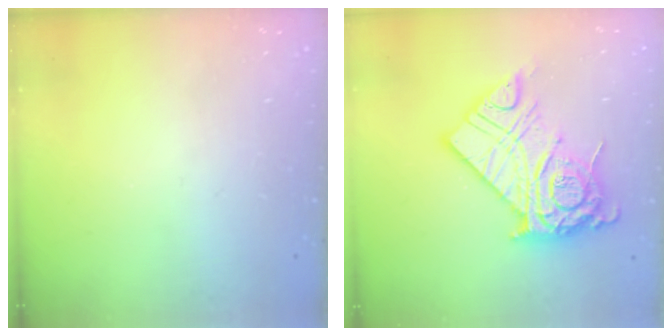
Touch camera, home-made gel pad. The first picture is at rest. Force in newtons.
{"total": 20.5, "press": 20.4, "slide": 2.0}